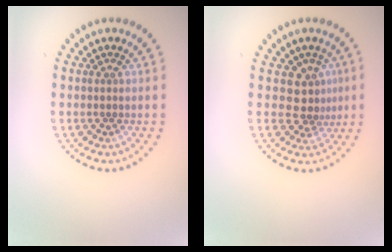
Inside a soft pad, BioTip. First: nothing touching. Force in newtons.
{"total": 2.8, "press": 2.0, "slide": 2.0}